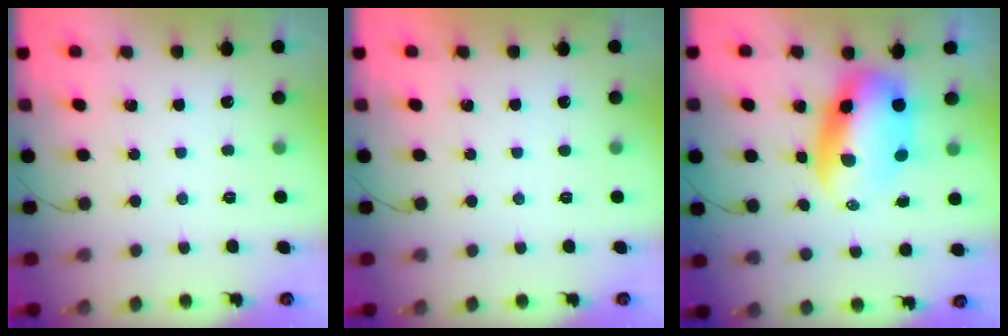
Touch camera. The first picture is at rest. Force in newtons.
{"total": 1.0, "press": 1.0, "slide": 0.2}
{"total": 9.8, "press": 9.6, "slide": 2.4}